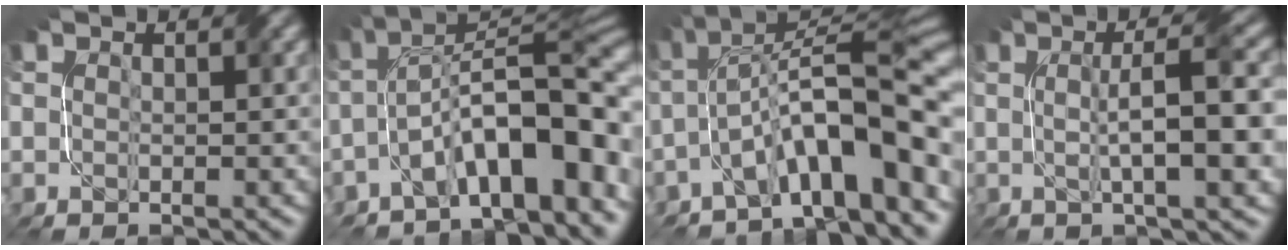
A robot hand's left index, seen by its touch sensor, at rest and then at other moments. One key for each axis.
{"total": 11.5, "fx": -4.4, "fy": 3.8, "fz": 9.9, "tx": -0.143, "ty": 0.020, "tz": -0.073}
{"total": 12.0, "fx": -4.9, "fy": 3.5, "fz": 10.4, "tx": -0.154, "ty": 0.021, "tz": -0.078}
{"total": 7.1, "fx": 0.4, "fy": 1.5, "fz": 6.9, "tx": -0.097, "ty": 0.011, "tz": 0.006}